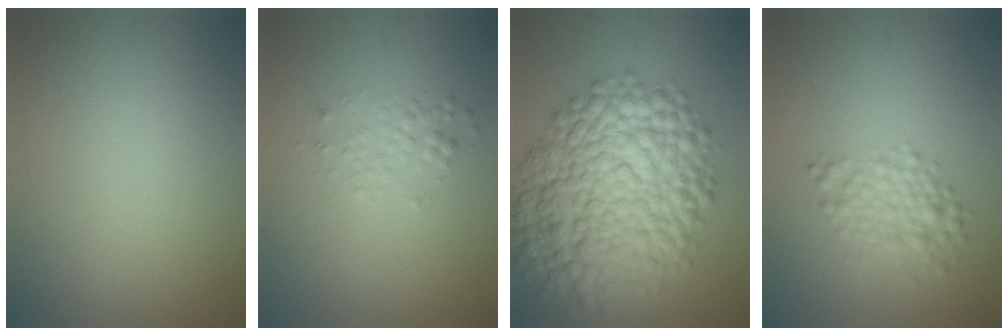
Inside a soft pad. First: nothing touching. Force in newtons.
{"total": 1.4, "press": 1.4, "slide": 0.1}
{"total": 12.9, "press": 12.9, "slide": 0.3}
{"total": 2.9, "press": 2.9, "slide": 0.1}